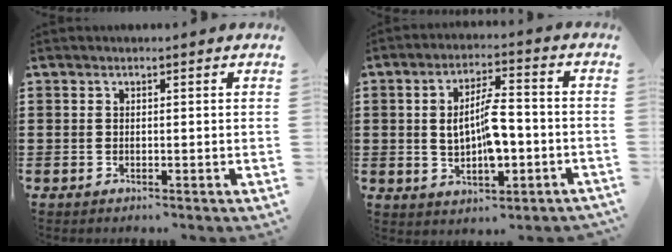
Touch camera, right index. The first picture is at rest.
{"total": 8.0, "force": [-1.0, 3.4, 7.2], "torque": [-0.125, 0.003, -0.025]}